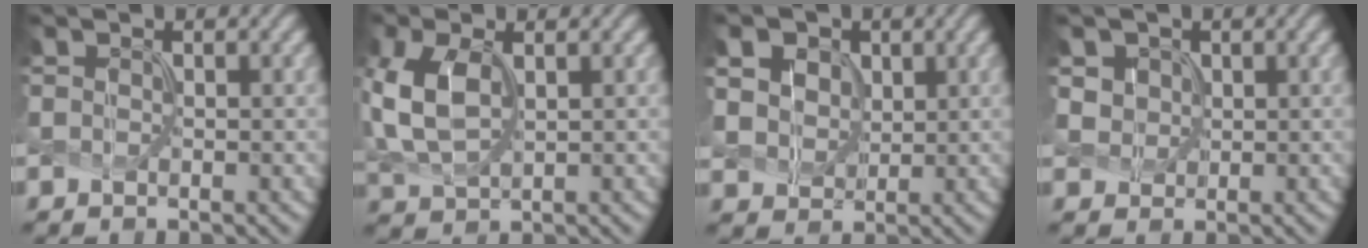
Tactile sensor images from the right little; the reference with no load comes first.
{"total": 5.7, "force": [0.9, 3.3, 4.6], "torque": [-0.121, 0.006, 0.022]}
{"total": 8.4, "force": [4.1, 5.9, 4.3], "torque": [-0.114, 0.025, 0.059]}
{"total": 2.3, "force": [1.0, 1.9, 0.8], "torque": [-0.028, -0.002, 0.031]}